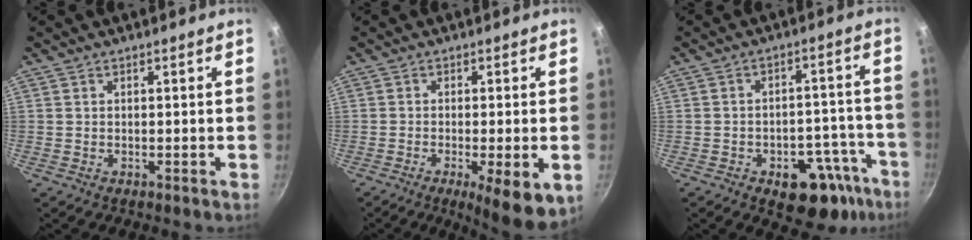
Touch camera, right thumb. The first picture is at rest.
{"total": 10.3, "force": [-3.9, 2.6, 9.2], "torque": [-0.130, -0.015, -0.054]}
{"total": 13.5, "force": [-7.8, 7.0, 8.5], "torque": [-0.074, 0.064, -0.100]}